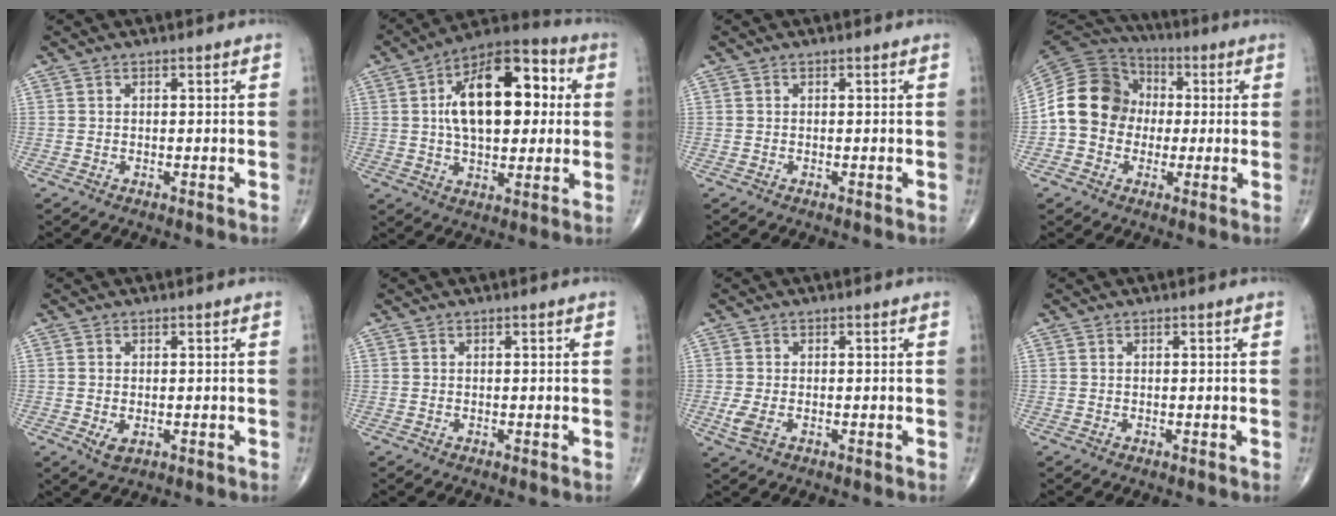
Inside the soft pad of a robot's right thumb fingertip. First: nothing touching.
{"total": 19.7, "force": [3.3, 10.5, 16.3], "torque": [-0.224, 0.020, 0.045]}
{"total": 0.0}
{"total": 14.2, "force": [-0.5, 12.3, 7.0], "torque": [-0.109, 0.034, -0.018]}
{"total": 2.3, "force": [-0.5, 1.4, 1.8], "torque": [-0.030, -0.004, -0.003]}
{"total": 0.0}
{"total": 2.9, "force": [-0.8, 1.4, 2.3], "torque": [-0.063, -0.006, -0.018]}
{"total": 0.0}